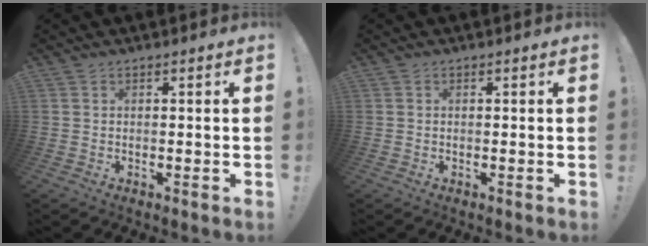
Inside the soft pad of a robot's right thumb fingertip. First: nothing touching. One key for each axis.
{"total": 0.0}